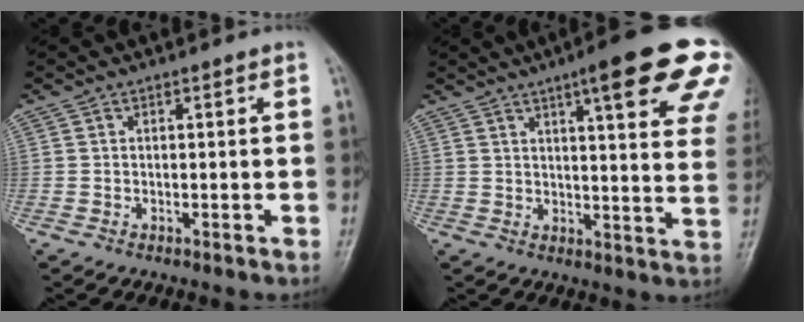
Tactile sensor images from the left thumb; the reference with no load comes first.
{"total": 20.9, "force": [11.6, 3.7, 17.0], "torque": [-0.201, -0.032, 0.137]}